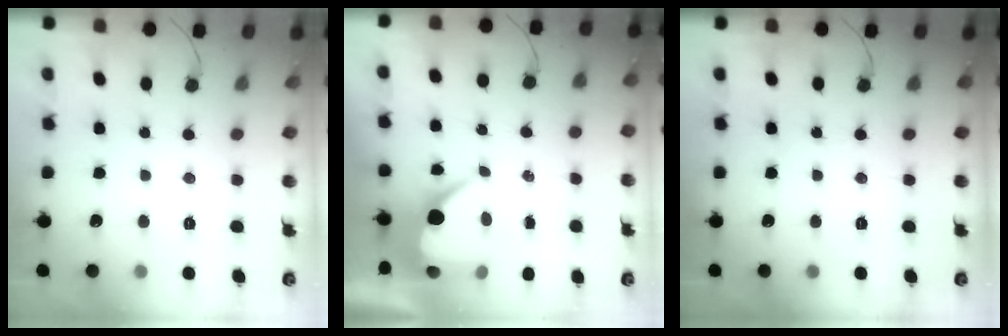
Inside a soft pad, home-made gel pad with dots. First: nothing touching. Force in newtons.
{"total": 7.4, "press": 7.4, "slide": 0.8}
{"total": 0.0}